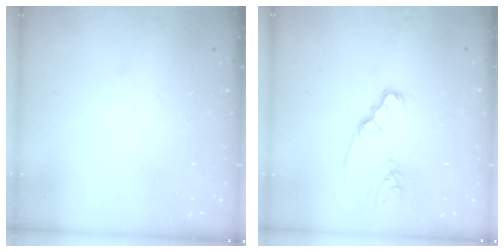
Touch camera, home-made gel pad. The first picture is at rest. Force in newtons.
{"total": 2.0, "press": 2.0, "slide": 0.4}